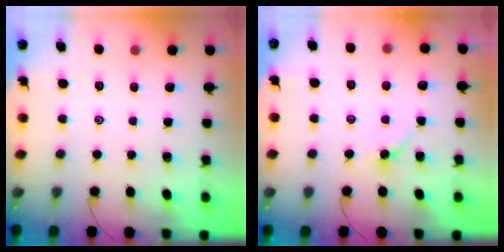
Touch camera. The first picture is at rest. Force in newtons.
{"total": 2.6, "press": 2.6, "slide": 0.4}